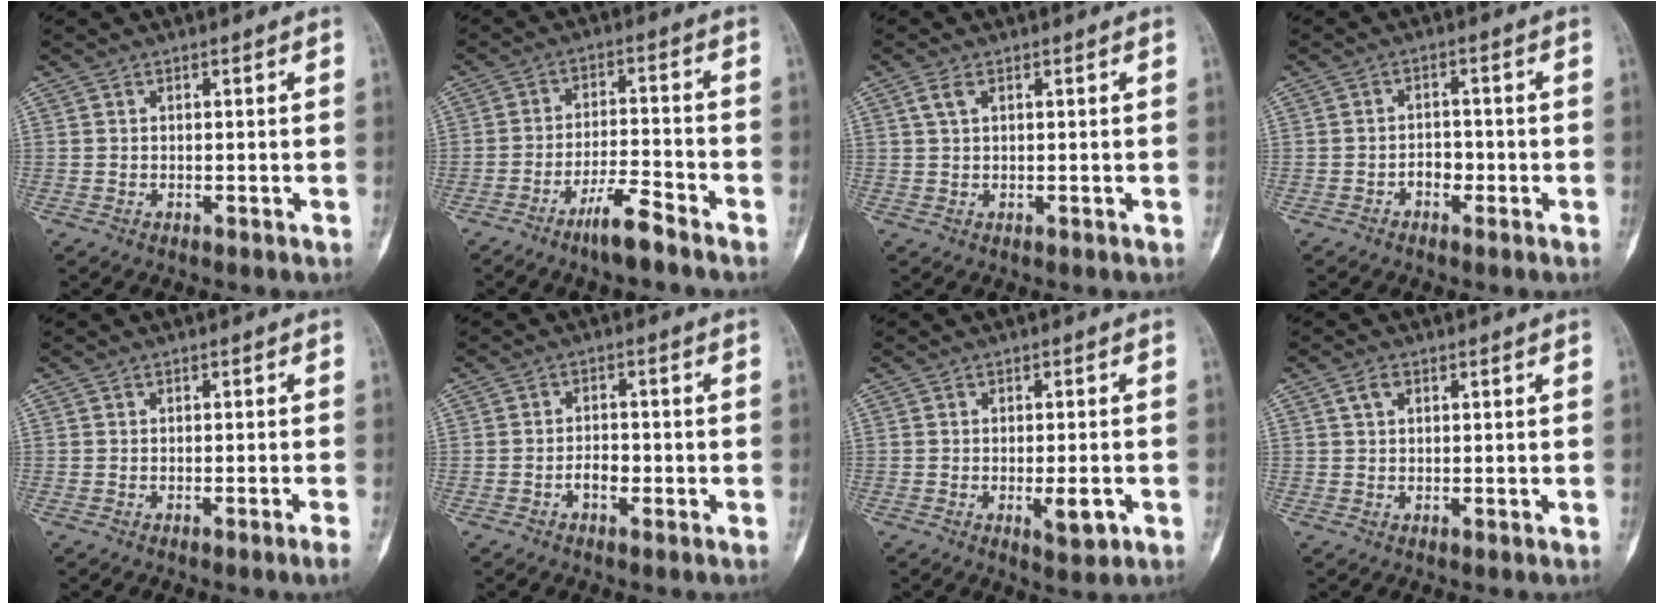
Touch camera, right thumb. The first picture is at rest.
{"total": 6.9, "force": [-5.1, 1.0, 4.6], "torque": [-0.090, 0.034, -0.091]}
{"total": 2.1, "force": [0.9, 1.0, 1.6], "torque": [-0.041, 0.009, 0.022]}
{"total": 2.7, "force": [-1.3, 1.8, 1.5], "torque": [-0.012, 0.014, -0.023]}
{"total": 1.7, "force": [-1.0, -0.5, 1.3], "torque": [-0.025, 0.002, -0.014]}
{"total": 2.7, "force": [-1.1, 1.5, 2.0], "torque": [-0.029, 0.011, -0.020]}
{"total": 4.4, "force": [-1.4, 1.5, 4.0], "torque": [-0.056, -0.003, -0.011]}
{"total": 2.0, "force": [0.8, 1.2, 1.3], "torque": [-0.026, 0.005, 0.016]}